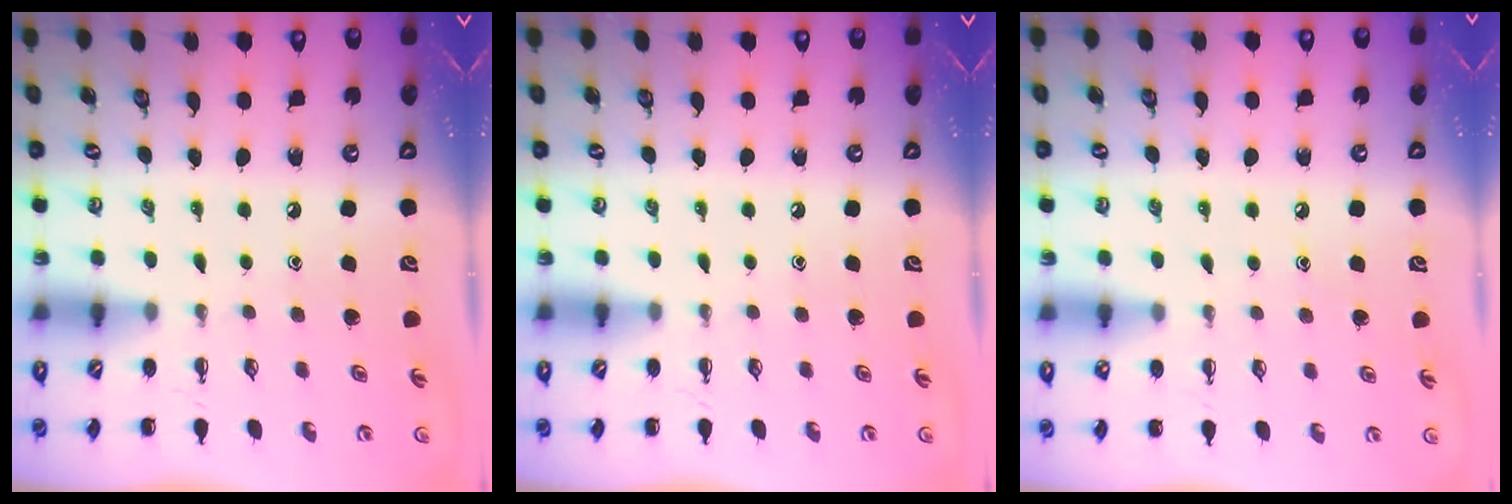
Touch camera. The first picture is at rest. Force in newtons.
{"total": 0.0}
{"total": 5.3, "press": 5.1, "slide": 1.4}